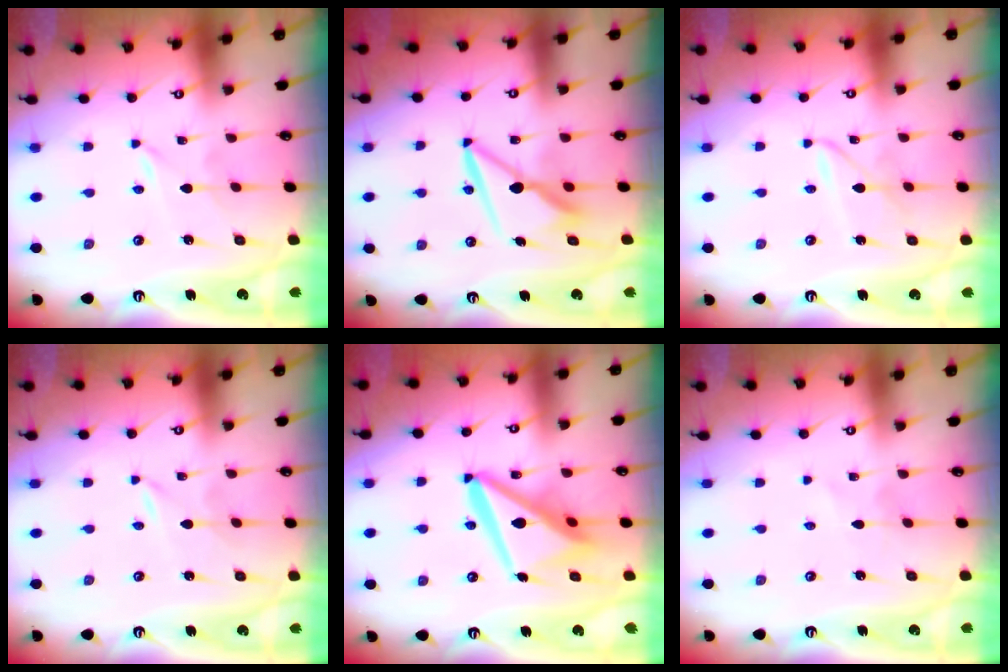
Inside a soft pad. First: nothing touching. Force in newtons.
{"total": 9.7, "press": 9.6, "slide": 0.9}
{"total": 3.0, "press": 2.9, "slide": 0.3}
{"total": 0.0}
{"total": 15.4, "press": 15.3, "slide": 1.7}
{"total": 0.9, "press": 0.9, "slide": 0.0}